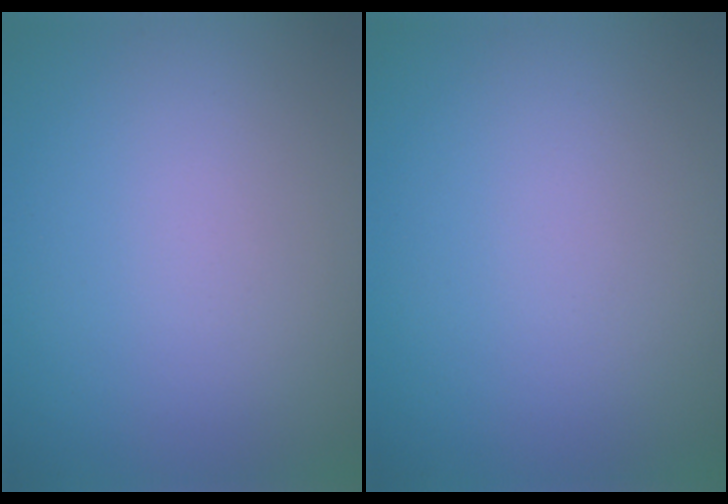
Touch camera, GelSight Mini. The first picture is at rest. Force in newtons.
{"total": 0.0}